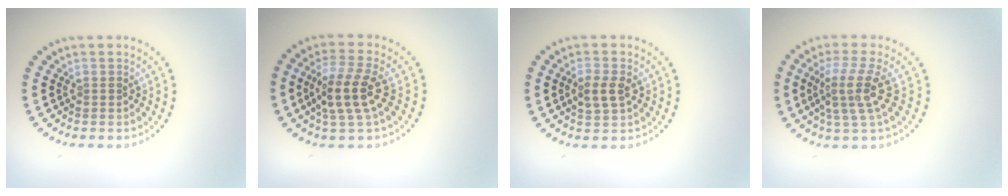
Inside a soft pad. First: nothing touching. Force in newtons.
{"total": 4.0, "press": 3.5, "slide": 1.9}
{"total": 2.4, "press": 2.4, "slide": 0.2}
{"total": 3.8, "press": 2.7, "slide": 2.6}